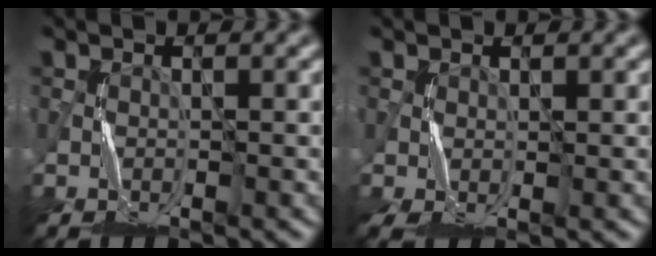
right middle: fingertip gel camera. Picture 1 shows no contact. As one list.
[{"total": 1.8, "force": [0.0, 0.8, 1.6], "torque": [-0.046, -0.002, 0.001]}]